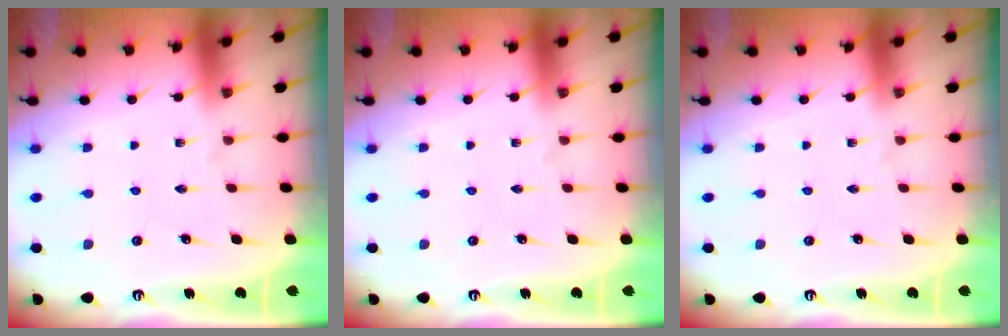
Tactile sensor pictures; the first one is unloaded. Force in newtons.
{"total": 0.0}
{"total": 0.0}